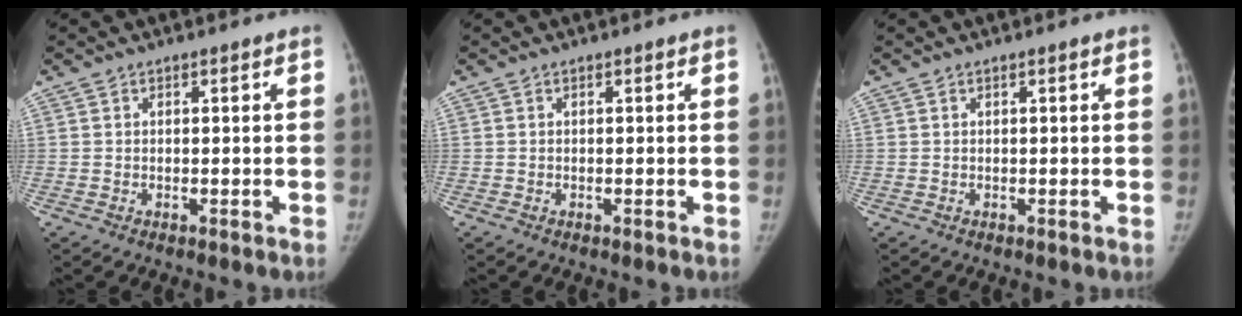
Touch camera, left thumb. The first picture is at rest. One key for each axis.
{"total": 0.0}
{"total": 0.0}